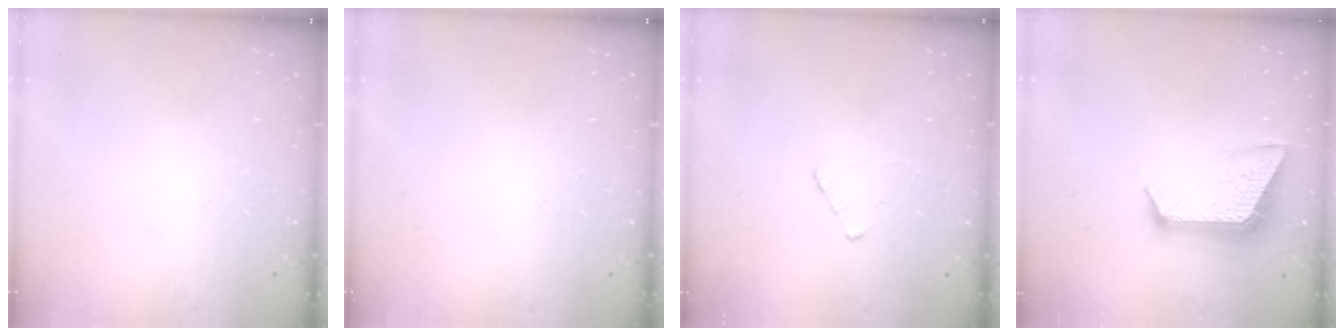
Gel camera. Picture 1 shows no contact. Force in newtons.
{"total": 0.0}
{"total": 2.9, "press": 2.8, "slide": 0.3}
{"total": 11.9, "press": 11.9, "slide": 0.8}